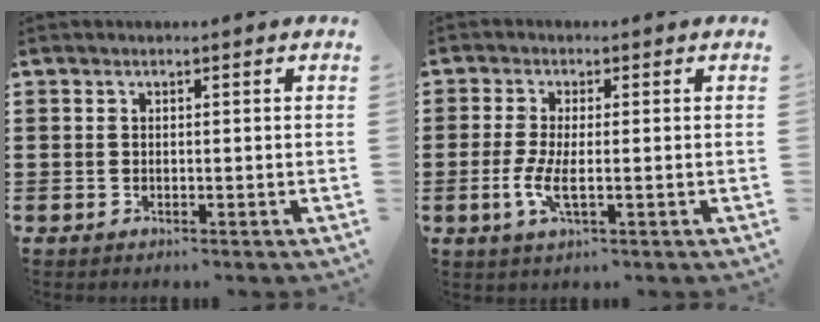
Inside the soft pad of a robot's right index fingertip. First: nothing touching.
{"total": 4.4, "force": [-0.9, 1.1, 4.2], "torque": [-0.094, -0.009, -0.021]}